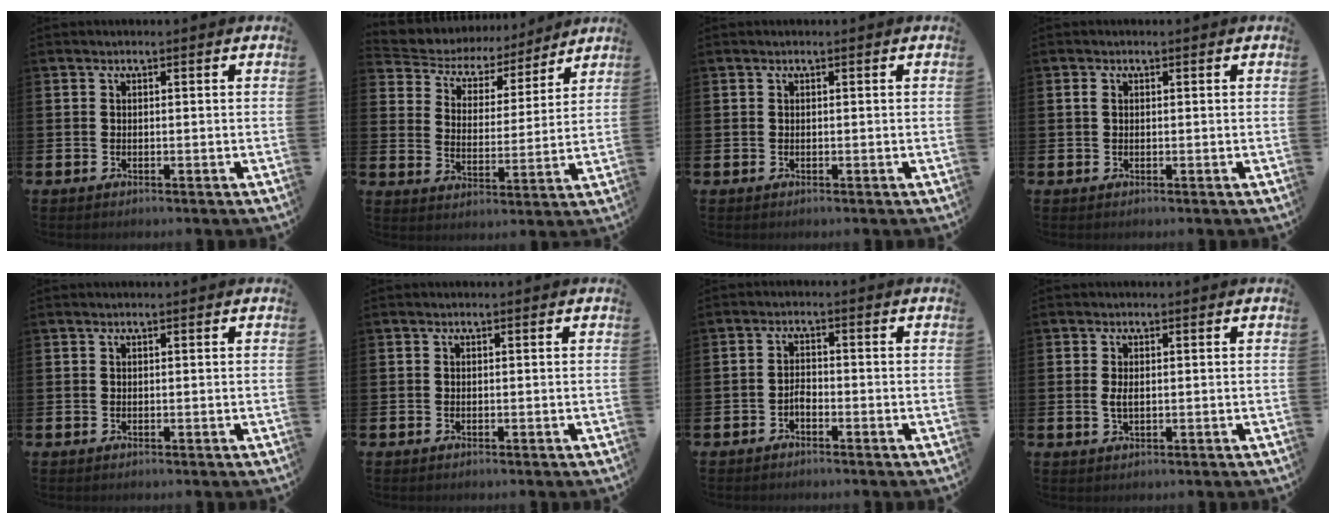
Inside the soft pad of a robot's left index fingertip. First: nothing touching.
{"total": 5.6, "force": [5.0, 2.4, 0.1], "torque": [-0.033, -0.045, 0.082]}
{"total": 0.0}
{"total": 1.0, "force": [0.3, 0.7, 0.7], "torque": [-0.012, 0.006, 0.003]}
{"total": 0.0}
{"total": 0.0}
{"total": 1.7, "force": [-1.6, 0.4, 0.4], "torque": [-0.005, 0.002, -0.032]}
{"total": 1.7, "force": [0.2, 0.8, 1.5], "torque": [-0.023, 0.000, 0.002]}